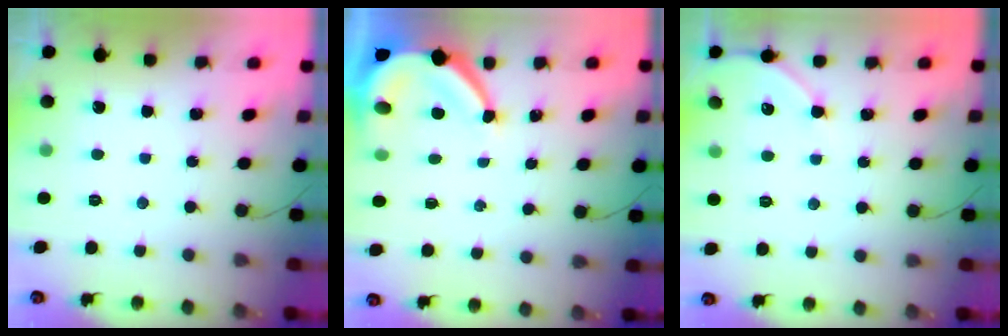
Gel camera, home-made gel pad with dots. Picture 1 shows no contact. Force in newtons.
{"total": 7.2, "press": 7.2, "slide": 0.7}
{"total": 5.9, "press": 5.8, "slide": 0.8}